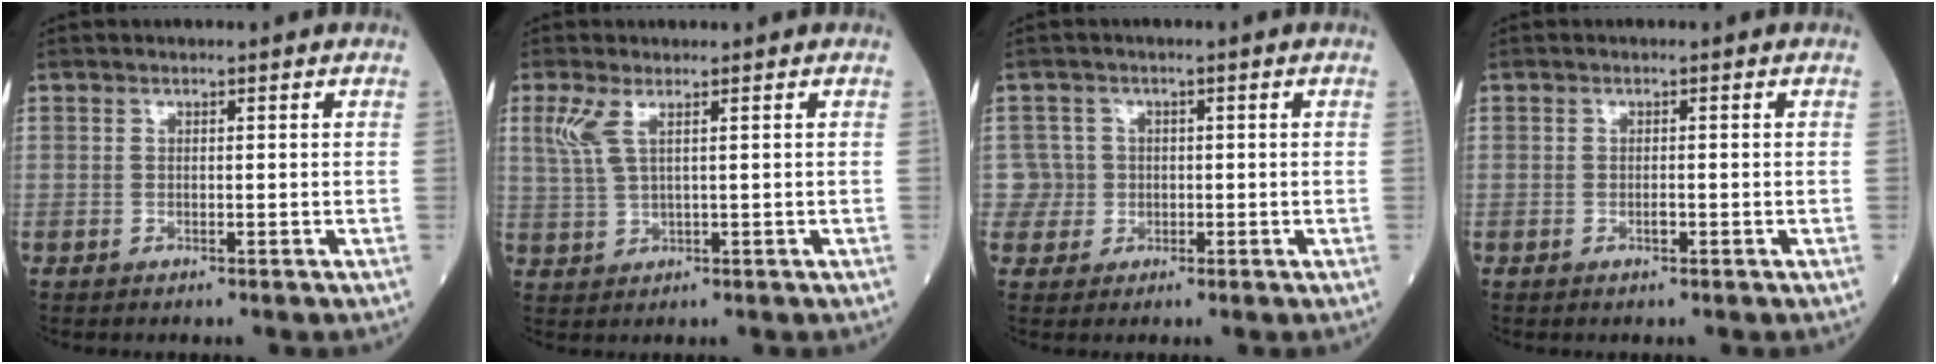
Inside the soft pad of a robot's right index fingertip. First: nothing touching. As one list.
[{"total": 3.2, "force": [1.4, 0.6, 2.8], "torque": [-0.077, 0.011, 0.036]}, {"total": 3.1, "force": [-0.2, 3.0, -0.7], "torque": [0.028, 0.011, -0.007]}, {"total": 0.8, "force": [-0.4, 0.2, 0.7], "torque": [-0.015, 0.000, -0.005]}]